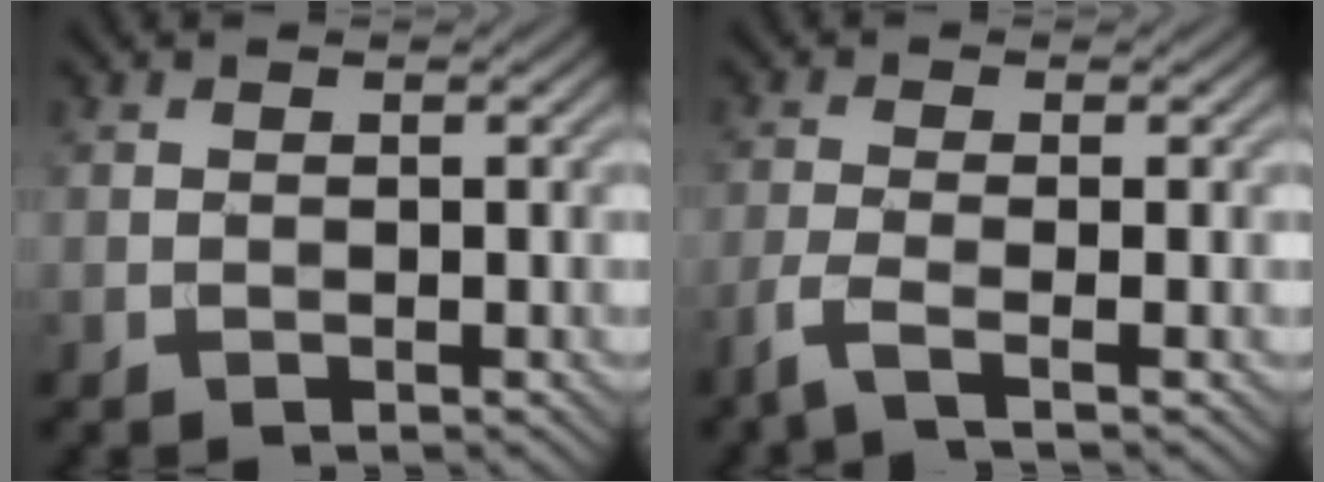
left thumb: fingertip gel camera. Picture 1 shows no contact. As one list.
[{"total": 3.4, "force": [-1.9, 0.5, 2.8], "torque": [-0.055, 0.000, -0.058]}]